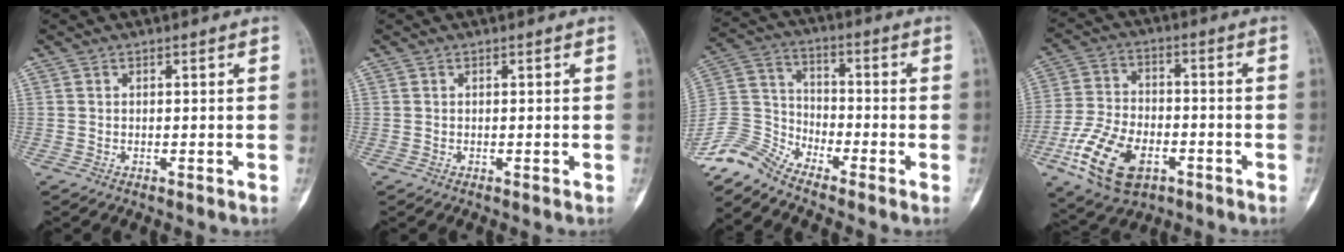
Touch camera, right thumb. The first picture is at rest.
{"total": 0.0}
{"total": 8.4, "force": [-8.2, 1.4, 1.2], "torque": [-0.040, 0.055, -0.180]}
{"total": 15.1, "force": [-6.5, 8.7, 10.6], "torque": [-0.200, 0.014, -0.116]}